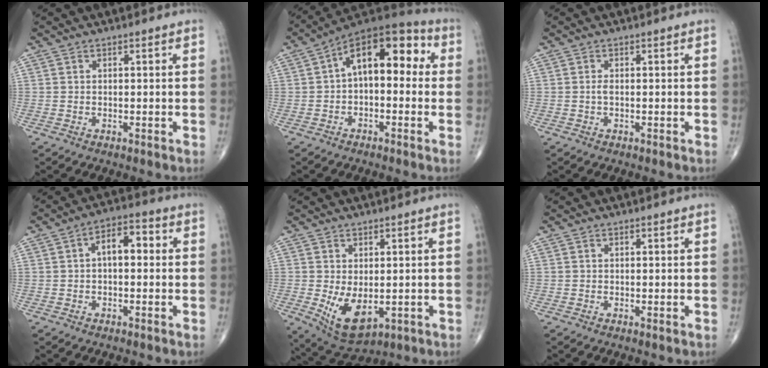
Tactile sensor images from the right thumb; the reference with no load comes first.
{"total": 14.3, "force": [1.7, 7.9, 11.8], "torque": [-0.139, 0.045, 0.010]}
{"total": 0.7, "force": [-0.1, 0.2, 0.7], "torque": [-0.017, -0.002, -0.002]}
{"total": 6.3, "force": [0.5, 3.4, 5.2], "torque": [-0.067, 0.025, -0.002]}
{"total": 8.3, "force": [-1.1, 4.6, 6.8], "torque": [-0.110, -0.016, 0.003]}
{"total": 0.0}